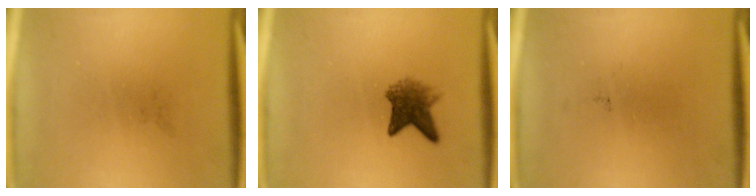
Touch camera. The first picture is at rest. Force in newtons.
{"total": 4.3}
{"total": 0.0}